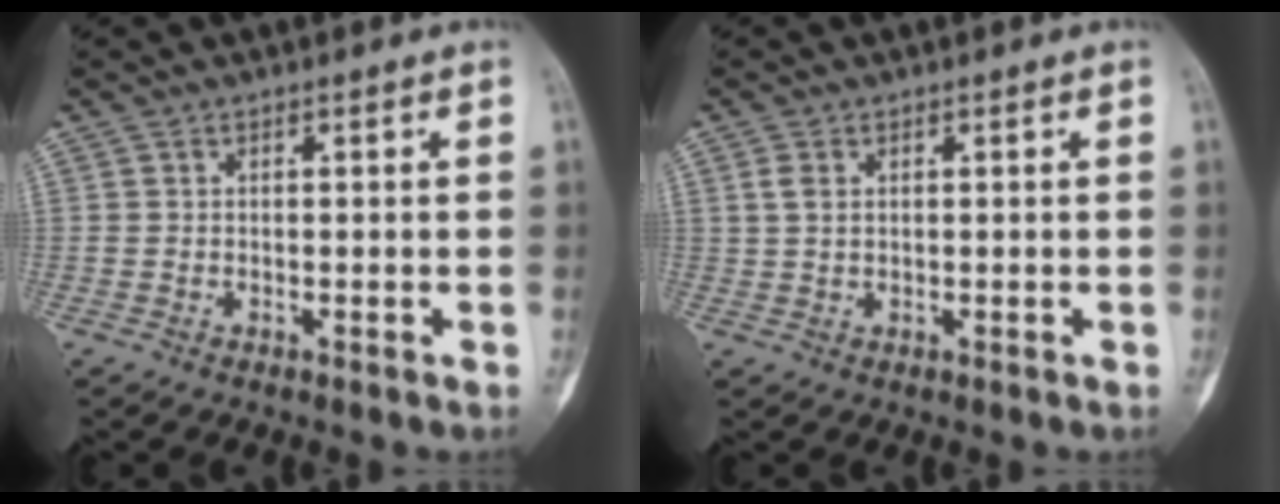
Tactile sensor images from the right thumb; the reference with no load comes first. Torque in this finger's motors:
{"motor_torque": [-0.52, -0.04, 0.33, 0.00, 0.00]}